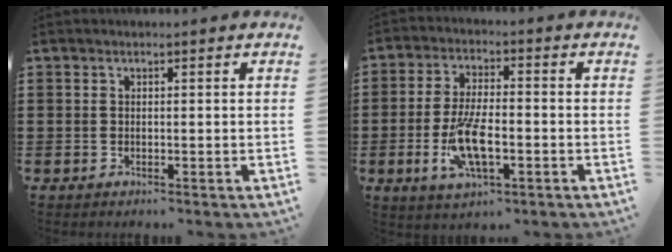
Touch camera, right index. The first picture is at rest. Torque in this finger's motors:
{"motor_torque": [2.14, 0.00, 0.72, 0.21]}